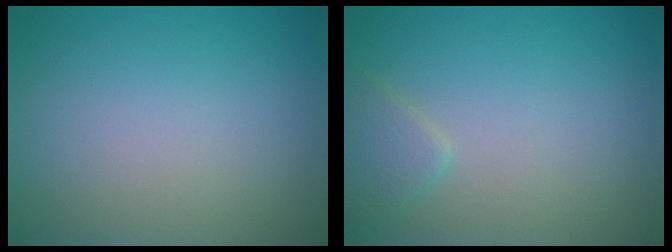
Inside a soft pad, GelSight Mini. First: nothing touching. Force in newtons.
{"total": 1.8, "press": 1.8, "slide": 0.1}